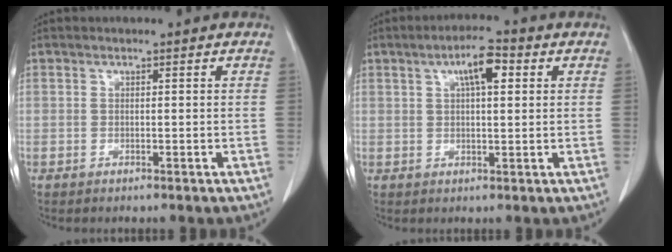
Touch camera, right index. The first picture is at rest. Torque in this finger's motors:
{"motor_torque": [0.60, 0.15, 0.19, 0.09]}